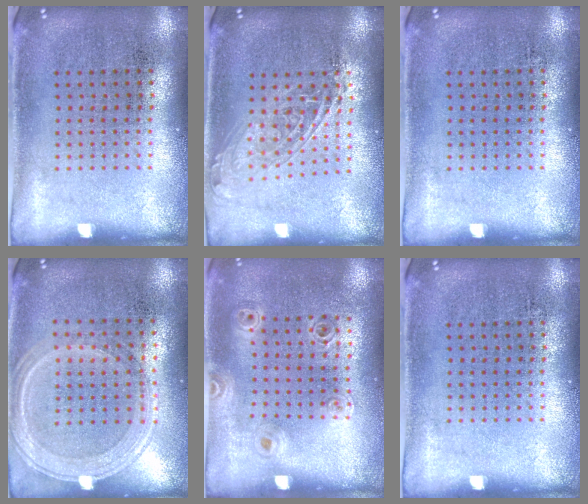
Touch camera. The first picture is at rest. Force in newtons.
{"total": 1.5, "press": 1.3, "slide": 0.9}
{"total": 0.0}
{"total": 1.2, "press": 1.2, "slide": 0.4}
{"total": 1.0, "press": 0.9, "slide": 0.2}
{"total": 0.0}